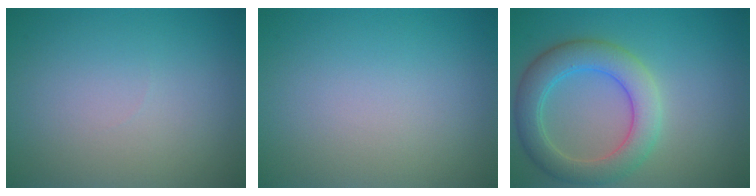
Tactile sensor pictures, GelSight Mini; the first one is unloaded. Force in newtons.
{"total": 0.0}
{"total": 5.4, "press": 5.4, "slide": 0.2}